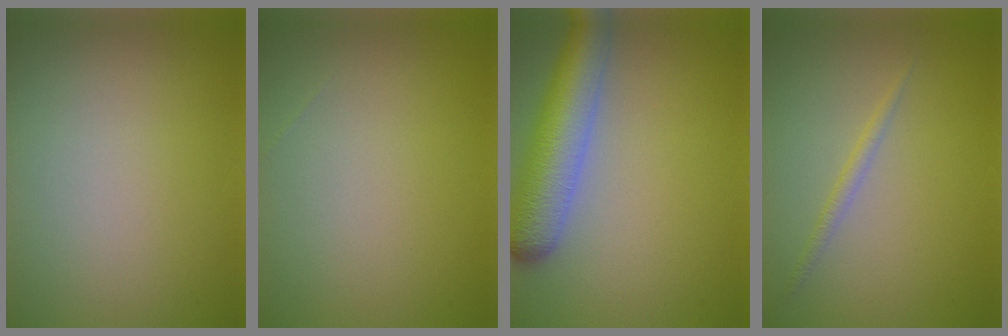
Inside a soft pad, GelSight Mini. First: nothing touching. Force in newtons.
{"total": 0.0}
{"total": 7.0, "press": 7.0, "slide": 0.4}
{"total": 1.1, "press": 1.1, "slide": 0.1}